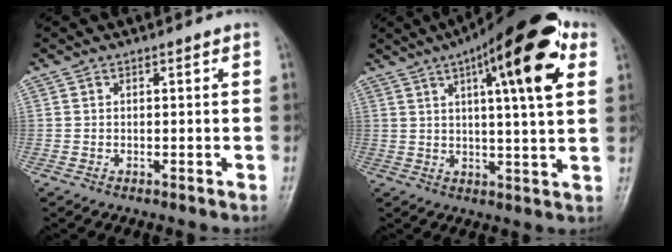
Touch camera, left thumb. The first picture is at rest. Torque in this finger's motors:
{"motor_torque": [0.76, 0.81, 1.73, -1.03, 0.23]}